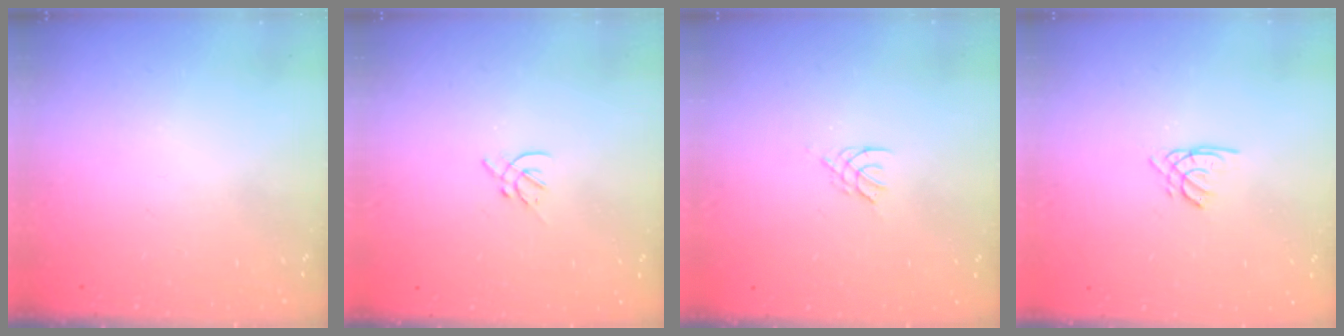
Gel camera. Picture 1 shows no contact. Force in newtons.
{"total": 2.0, "press": 1.9, "slide": 0.5}
{"total": 2.0, "press": 1.9, "slide": 0.4}
{"total": 1.6, "press": 1.5, "slide": 0.4}